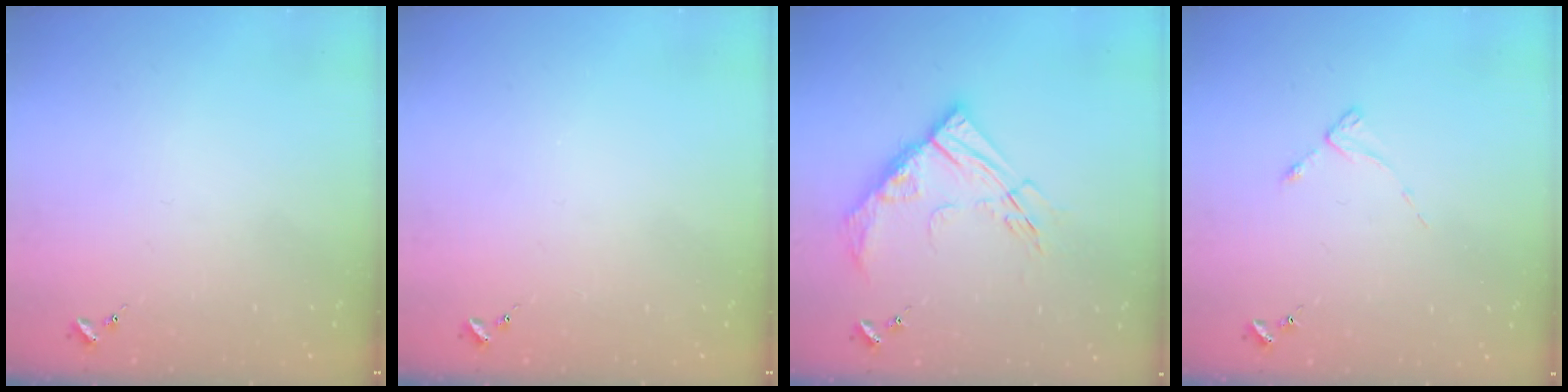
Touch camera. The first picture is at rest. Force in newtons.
{"total": 0.0}
{"total": 15.4, "press": 15.3, "slide": 1.6}
{"total": 2.8, "press": 2.8, "slide": 0.3}